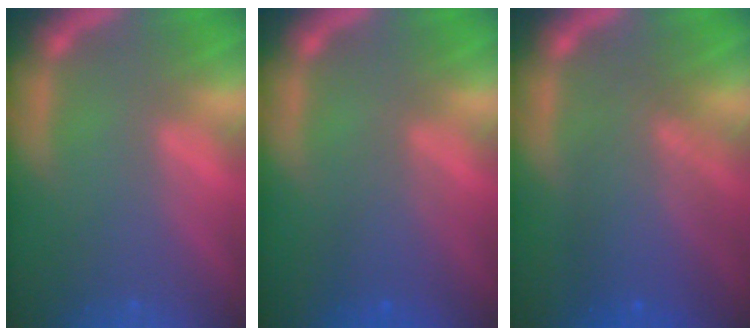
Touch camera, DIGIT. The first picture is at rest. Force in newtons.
{"total": 2.5}
{"total": 6.0}